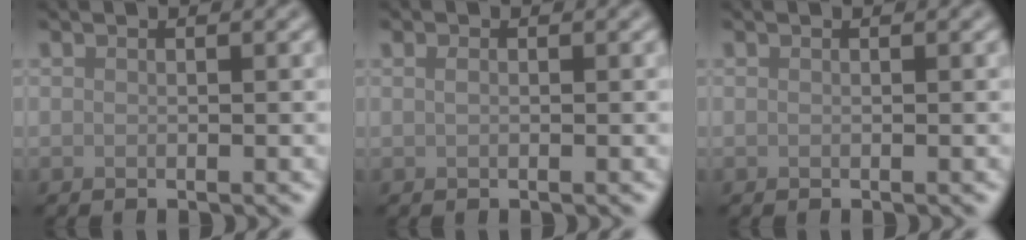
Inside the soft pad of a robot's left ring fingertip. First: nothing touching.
{"total": 0.6, "force": [0.1, 0.4, 0.4], "torque": [-0.011, 0.001, 0.003]}
{"total": 0.0}